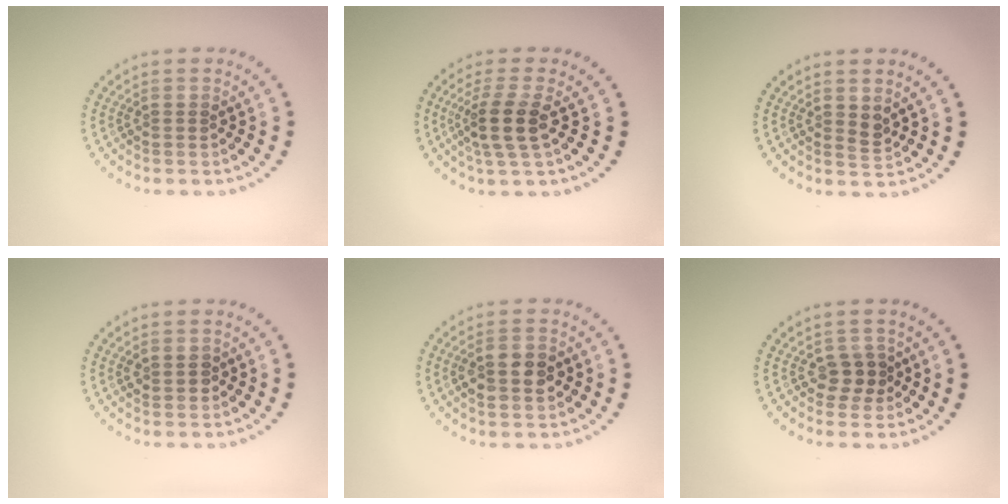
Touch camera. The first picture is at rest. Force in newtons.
{"total": 3.4, "press": 2.8, "slide": 1.9}
{"total": 1.1, "press": 1.0, "slide": 0.5}
{"total": 1.4, "press": 1.3, "slide": 0.4}
{"total": 3.7, "press": 3.7, "slide": 0.2}
{"total": 2.1, "press": 1.9, "slide": 0.7}